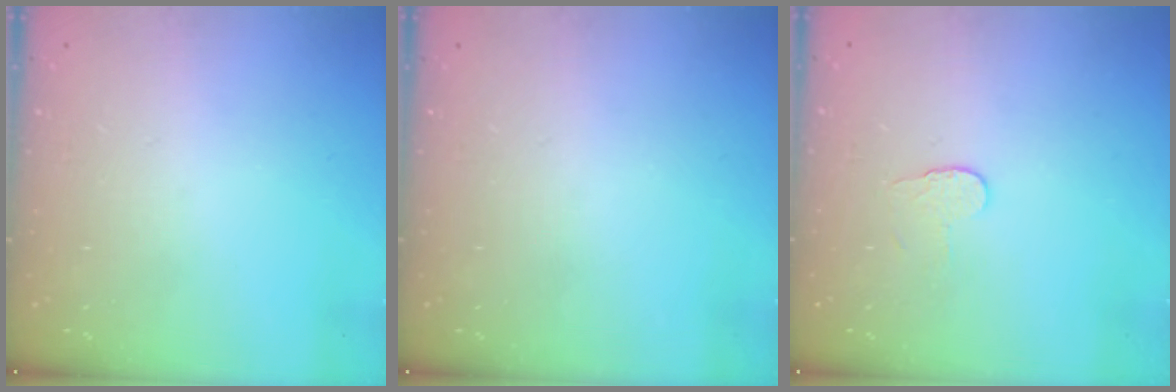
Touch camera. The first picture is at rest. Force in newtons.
{"total": 0.0}
{"total": 3.7, "press": 3.7, "slide": 0.3}